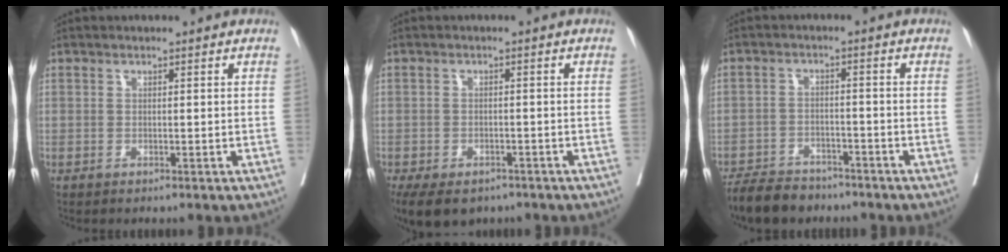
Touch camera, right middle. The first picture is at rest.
{"total": 10.7, "force": [-7.3, 5.9, 5.0], "torque": [-0.103, -0.013, -0.099]}
{"total": 7.6, "force": [-6.6, 3.0, 2.2], "torque": [-0.035, -0.010, -0.109]}